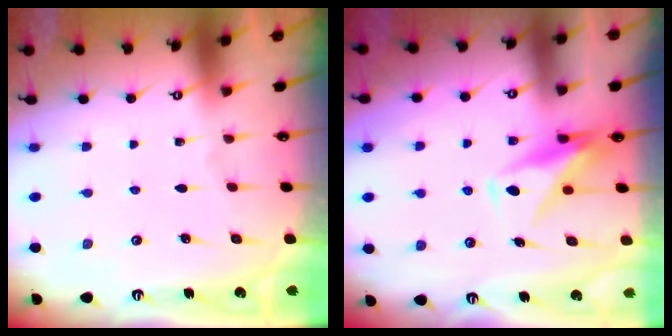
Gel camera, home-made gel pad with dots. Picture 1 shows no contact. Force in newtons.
{"total": 9.8, "press": 9.8, "slide": 0.7}